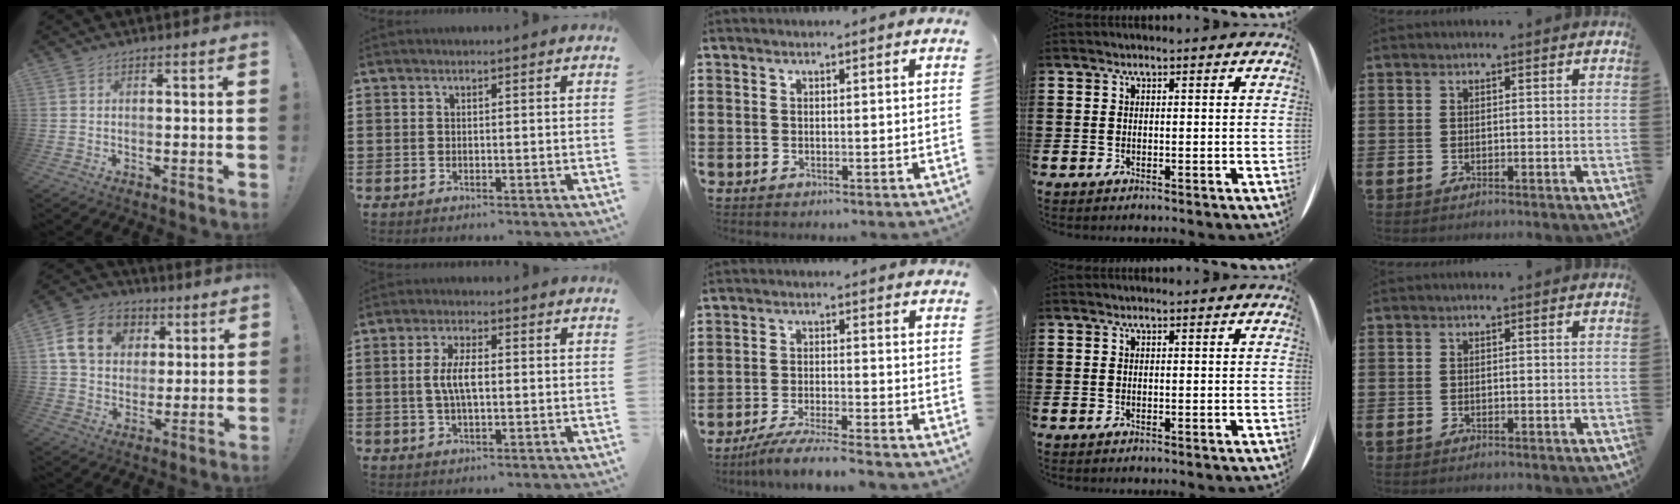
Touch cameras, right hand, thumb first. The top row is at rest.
{"thumb": {"total": 15.4, "force": [4.9, 12.3, 7.9], "torque": [-0.107, -0.009, 0.100]}, "index": {"total": 5.0, "force": [0.0, 1.8, 4.7], "torque": [-0.102, -0.001, -0.007]}, "middle": {"total": 5.0, "force": [-4.7, -0.1, 1.8], "torque": [-0.044, -0.012, -0.093]}}